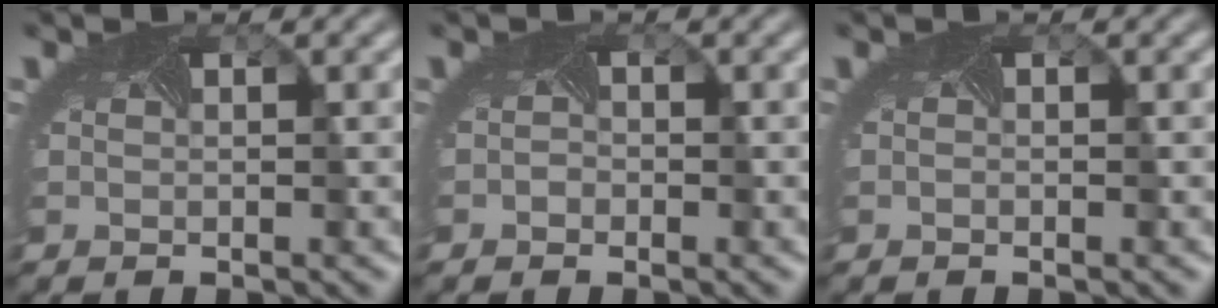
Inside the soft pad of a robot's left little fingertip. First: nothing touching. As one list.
[{"total": 0.8, "force": [-0.2, 0.7, 0.3], "torque": [0.004, -0.001, -0.008]}, {"total": 0.0}]